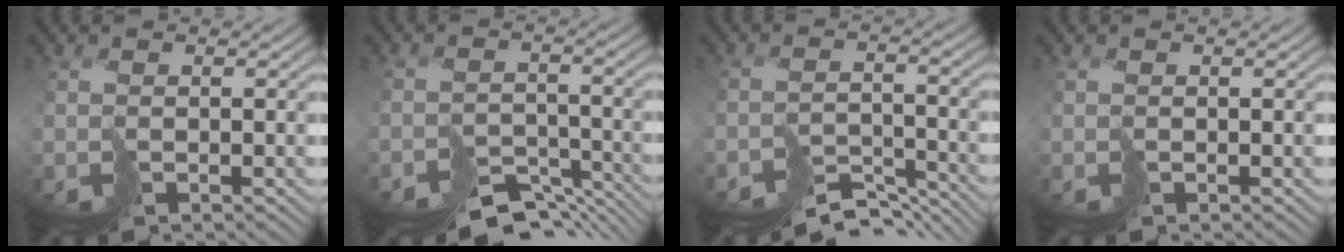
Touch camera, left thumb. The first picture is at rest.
{"total": 7.8, "force": [-7.3, 2.4, 1.4], "torque": [-0.010, -0.012, -0.101]}
{"total": 7.4, "force": [-7.3, 1.2, 0.8], "torque": [0.003, -0.004, -0.107]}
{"total": 0.0}